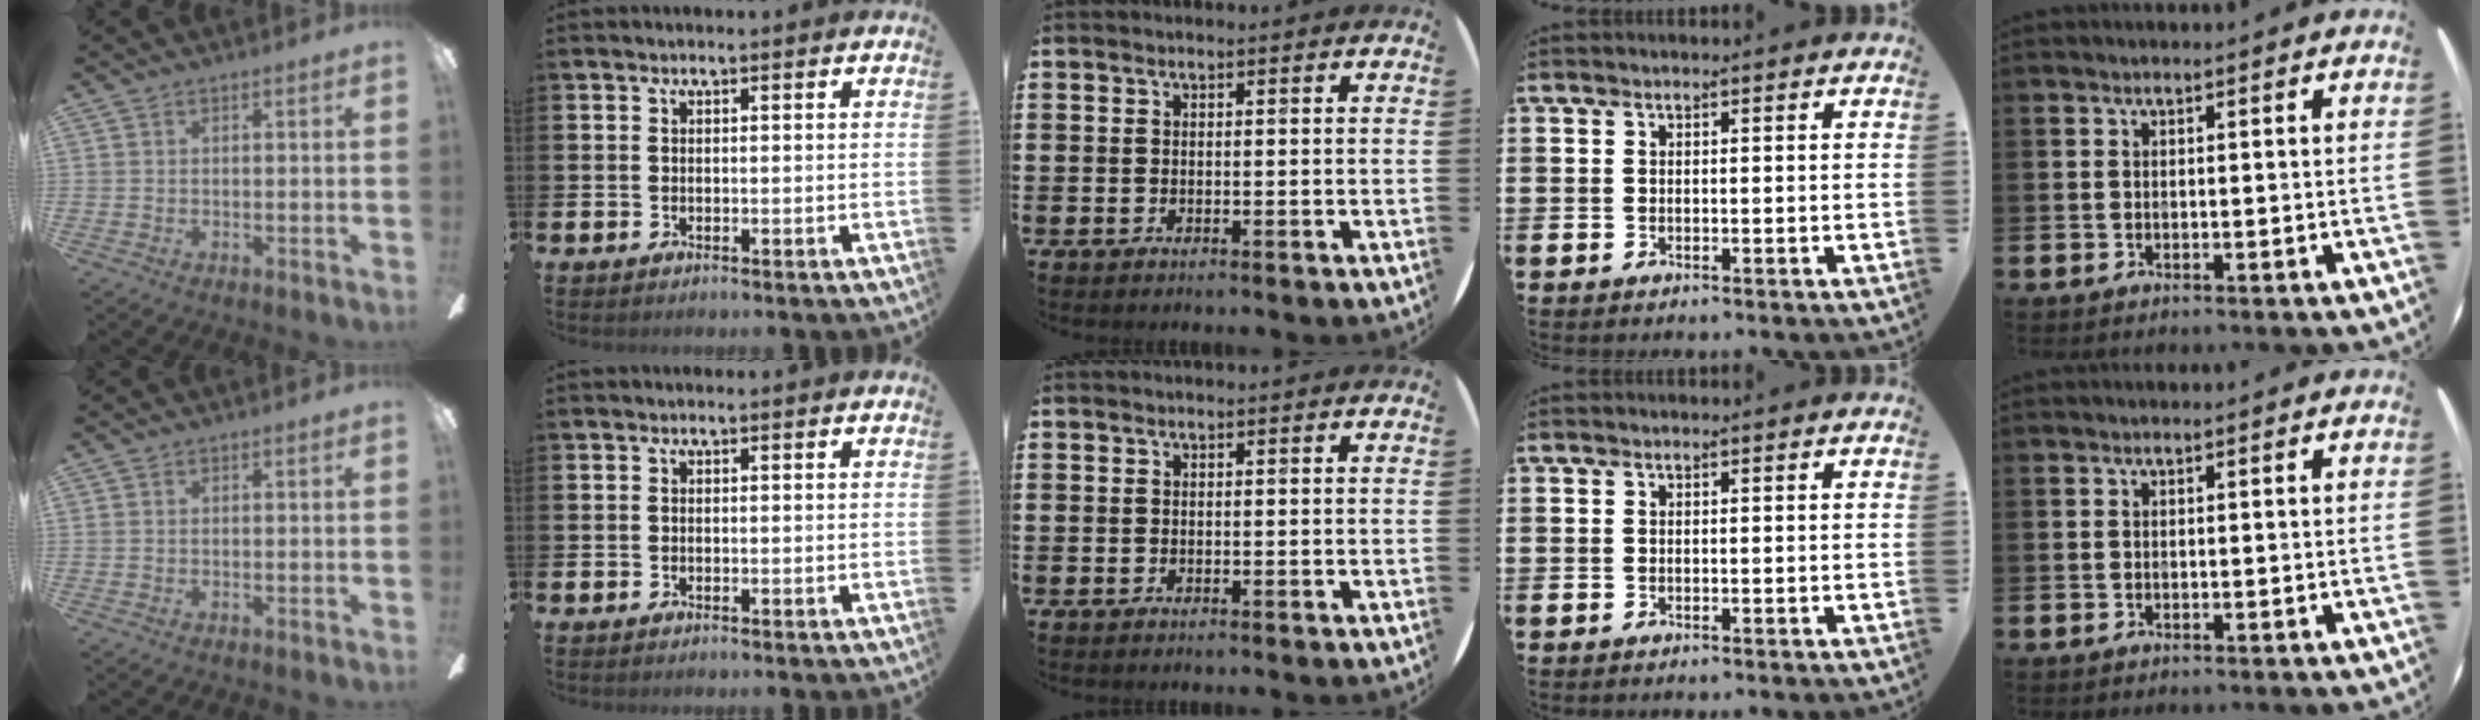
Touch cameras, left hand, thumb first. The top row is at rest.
{}